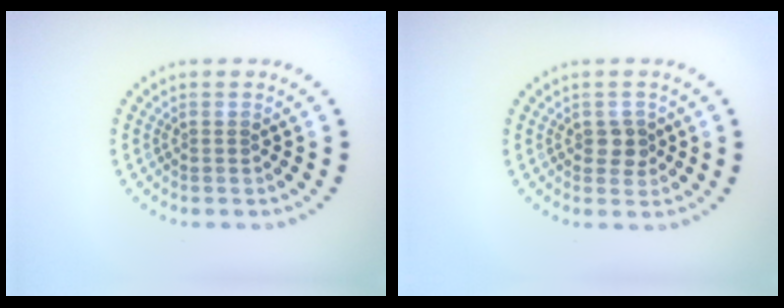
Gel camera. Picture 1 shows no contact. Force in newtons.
{"total": 1.6, "press": 1.5, "slide": 0.4}